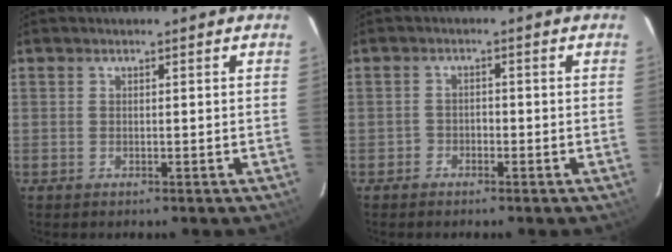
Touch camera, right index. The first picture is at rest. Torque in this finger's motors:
{"motor_torque": [0.03, 0.07, -0.02, 0.00]}